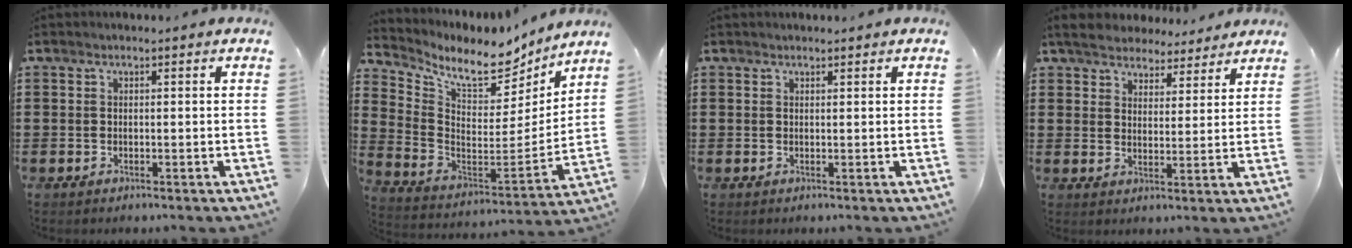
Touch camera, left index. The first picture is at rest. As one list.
[{"total": 8.9, "force": [7.4, 3.1, 3.9], "torque": [-0.098, -0.058, 0.123]}, {"total": 0.6, "force": [0.6, 0.1, 0.1], "torque": [-0.004, 0.000, 0.012]}, {"total": 4.9, "force": [4.7, 1.3, 0.7], "torque": [-0.036, -0.017, 0.083]}]